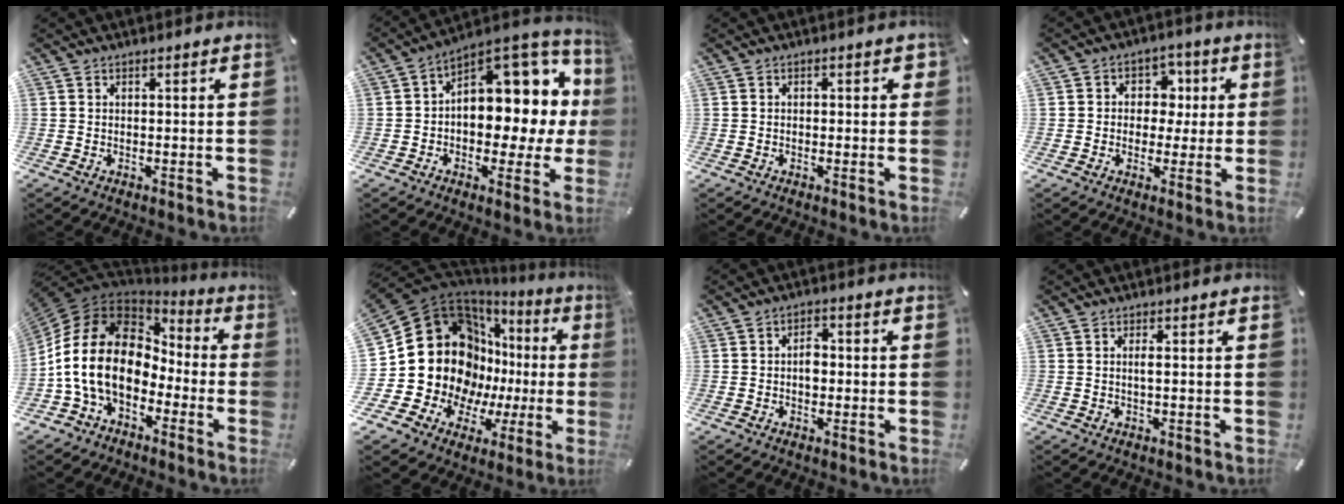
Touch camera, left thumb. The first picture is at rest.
{"total": 13.2, "force": [3.9, 9.0, 8.8], "torque": [-0.095, -0.052, 0.069]}
{"total": 1.3, "force": [-0.3, 0.9, 0.9], "torque": [-0.016, 0.005, -0.006]}
{"total": 7.6, "force": [0.3, 7.1, 2.8], "torque": [-0.040, 0.008, 0.003]}
{"total": 16.9, "force": [-2.5, 12.2, 11.4], "torque": [-0.256, 0.019, -0.048]}
{"total": 23.6, "force": [2.9, 19.2, 13.4], "torque": [-0.237, -0.044, 0.090]}
{"total": 3.4, "force": [-0.3, 2.4, 2.4], "torque": [-0.031, 0.002, -0.012]}
{"total": 1.4, "force": [0.1, 0.1, 1.4], "torque": [-0.029, -0.003, 0.000]}